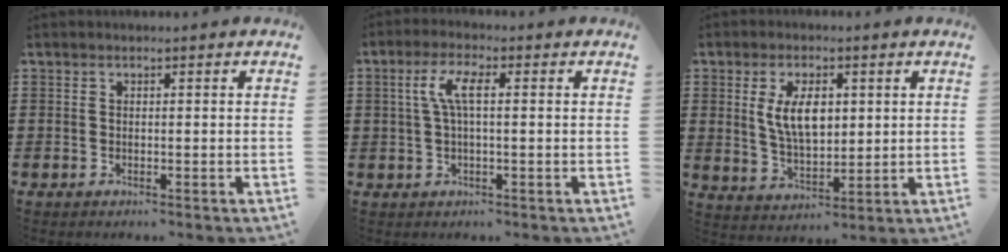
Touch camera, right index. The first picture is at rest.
{"total": 4.9, "force": [0.4, 1.4, 4.7], "torque": [-0.105, 0.002, 0.000]}
{"total": 7.7, "force": [1.8, 3.9, 6.5], "torque": [-0.127, 0.008, 0.029]}